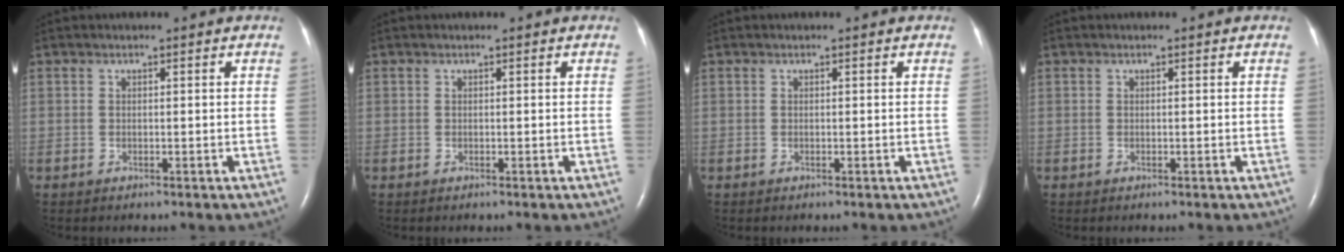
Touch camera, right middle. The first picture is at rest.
{"total": 0.0}
{"total": 0.0}
{"total": 0.0}